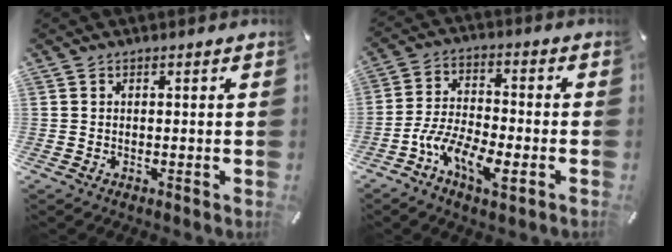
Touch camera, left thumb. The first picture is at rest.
{"total": 9.9, "force": [-5.3, 4.2, 7.2], "torque": [-0.149, 0.012, -0.096]}